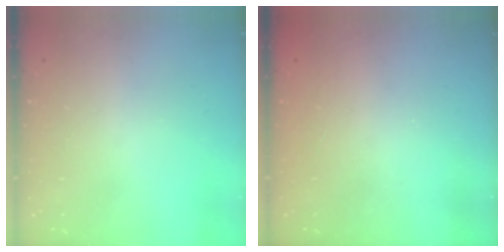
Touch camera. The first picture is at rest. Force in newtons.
{"total": 2.3, "press": 2.1, "slide": 0.7}